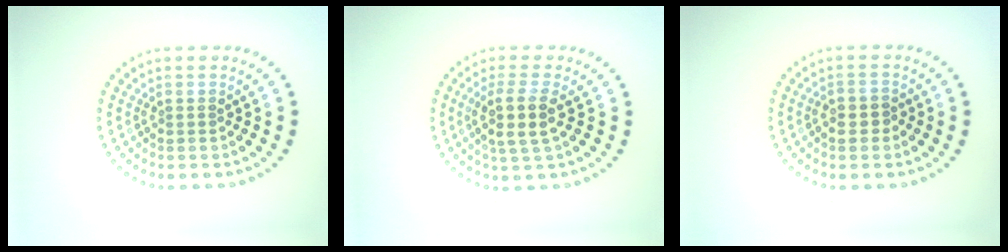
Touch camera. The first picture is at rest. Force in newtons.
{"total": 3.2, "press": 2.7, "slide": 1.7}
{"total": 1.5, "press": 1.4, "slide": 0.5}